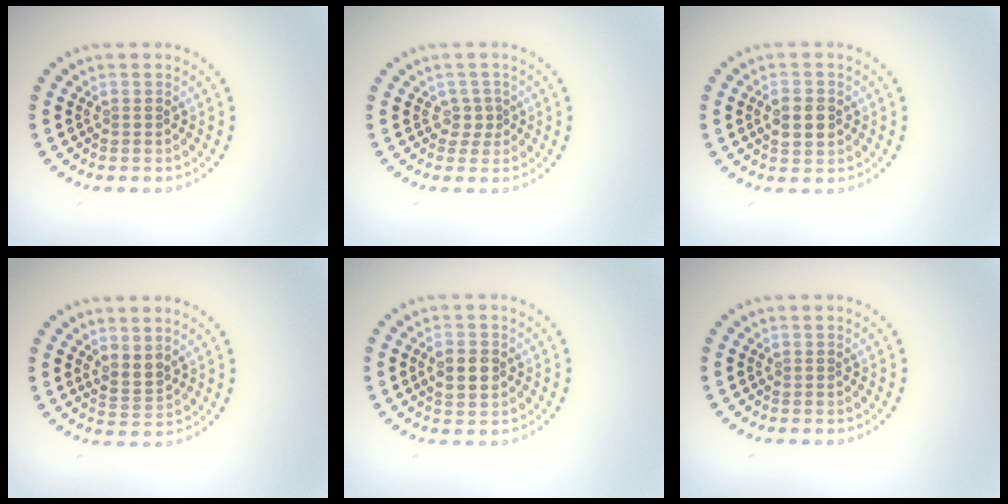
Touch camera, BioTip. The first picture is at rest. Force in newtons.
{"total": 1.4, "press": 1.0, "slide": 1.0}
{"total": 2.7, "press": 2.7, "slide": 0.1}
{"total": 2.0, "press": 1.5, "slide": 1.4}
{"total": 2.5, "press": 2.5, "slide": 0.2}
{"total": 0.0}